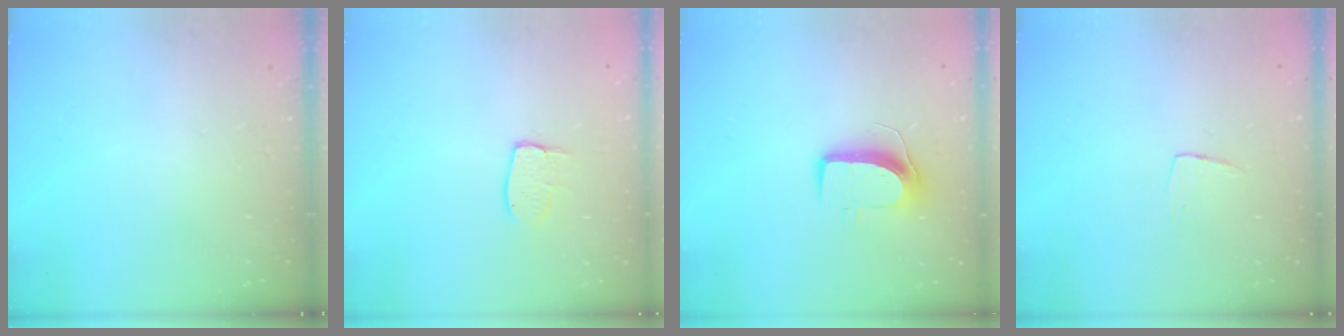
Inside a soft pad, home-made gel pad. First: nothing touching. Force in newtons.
{"total": 6.3, "press": 6.3, "slide": 0.2}
{"total": 9.9, "press": 9.8, "slide": 1.1}
{"total": 3.7, "press": 3.7, "slide": 0.2}